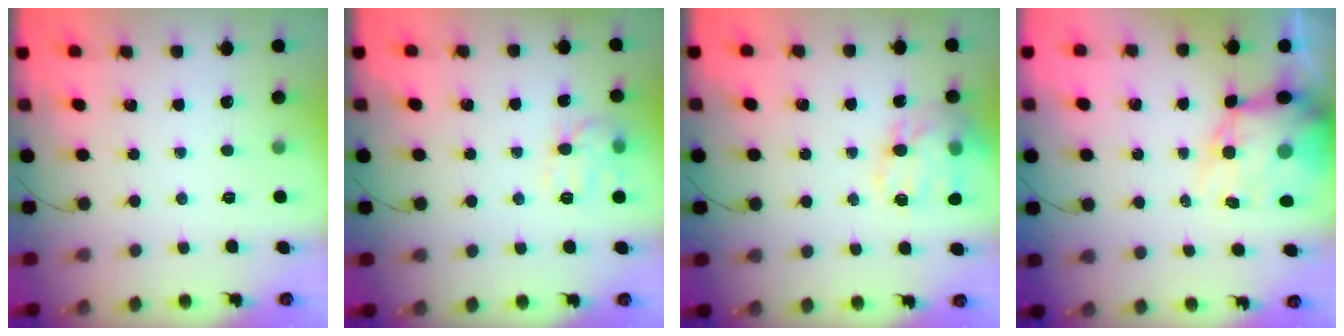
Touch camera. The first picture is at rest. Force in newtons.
{"total": 10.4, "press": 10.4, "slide": 0.4}
{"total": 18.1, "press": 17.8, "slide": 2.8}
{"total": 11.7, "press": 11.3, "slide": 3.2}